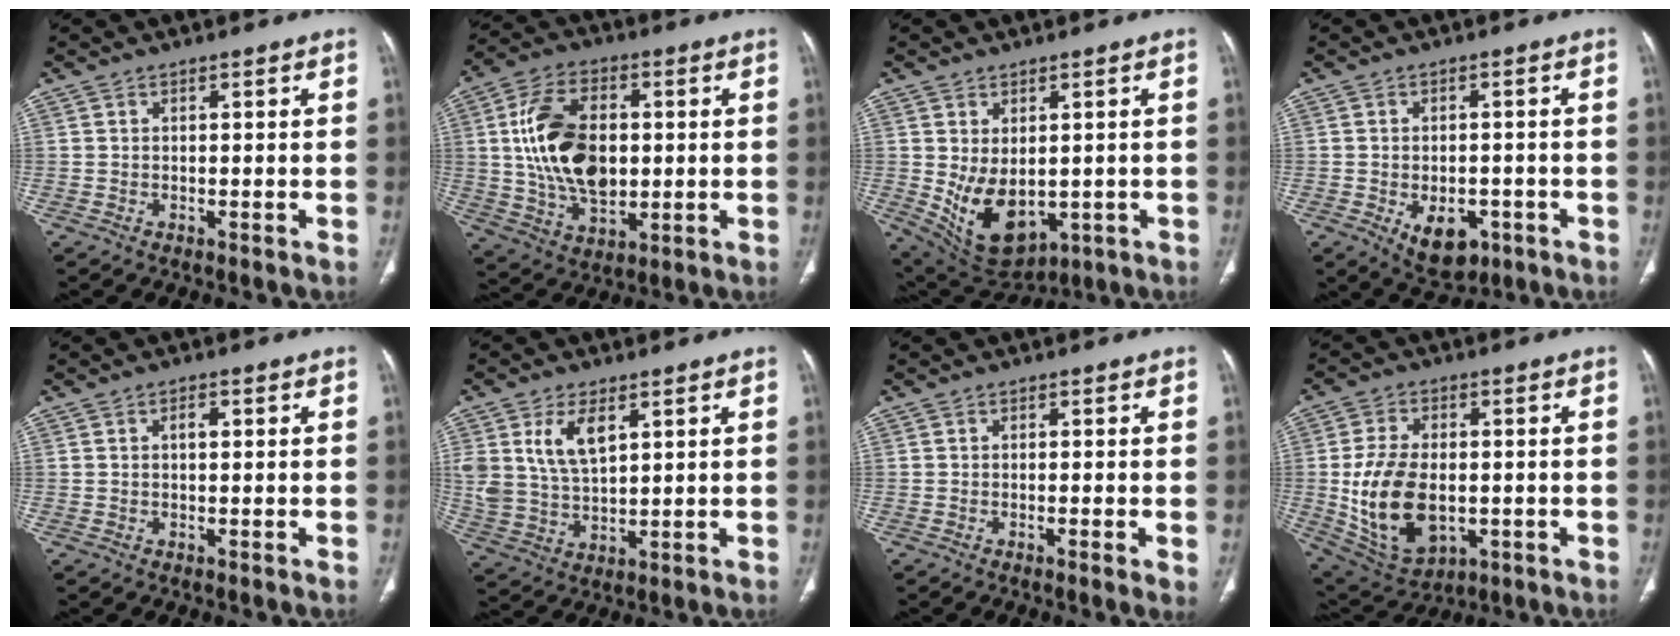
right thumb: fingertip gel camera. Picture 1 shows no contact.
{"total": 17.0, "force": [1.4, 10.5, 13.2], "torque": [-0.224, 0.001, 0.030]}
{"total": 11.7, "force": [-1.1, 7.3, 9.0], "torque": [-0.141, -0.011, 0.016]}
{"total": 8.3, "force": [-3.2, 5.2, 5.5], "torque": [-0.065, 0.009, -0.032]}
{"total": 1.4, "force": [0.3, 0.8, 1.1], "torque": [-0.016, 0.003, 0.003]}
{"total": 8.7, "force": [3.5, 4.9, 6.3], "torque": [-0.115, -0.013, 0.076]}
{"total": 2.4, "force": [-0.5, 0.3, 2.4], "torque": [-0.044, -0.008, -0.009]}
{"total": 16.2, "force": [-1.9, 10.0, 12.6], "torque": [-0.227, -0.003, -0.011]}